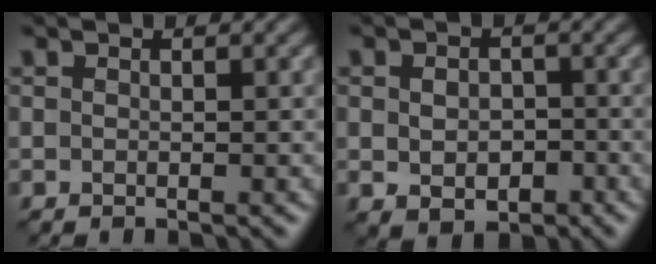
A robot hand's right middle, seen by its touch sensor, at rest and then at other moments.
{"total": 3.2, "force": [-0.7, 2.3, 2.1], "torque": [-0.028, -0.005, -0.009]}